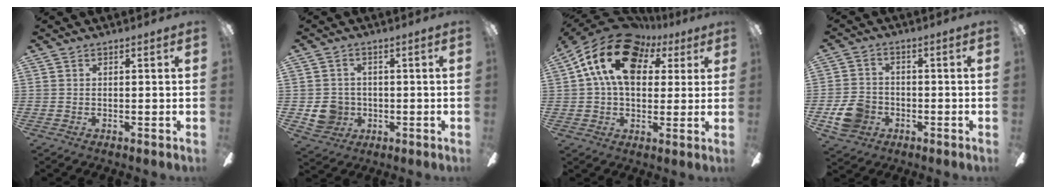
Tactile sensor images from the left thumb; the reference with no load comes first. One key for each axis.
{"total": 6.5, "fx": -0.8, "fy": 6.1, "fz": 1.9, "tx": -0.041, "ty": 0.009, "tz": -0.007}
{"total": 18.1, "fx": 7.3, "fy": 12.1, "fz": 11.3, "tx": -0.203, "ty": -0.018, "tz": 0.130}
{"total": 8.2, "fx": -2.9, "fy": 6.7, "fz": 3.7, "tx": -0.072, "ty": 0.019, "tz": -0.053}